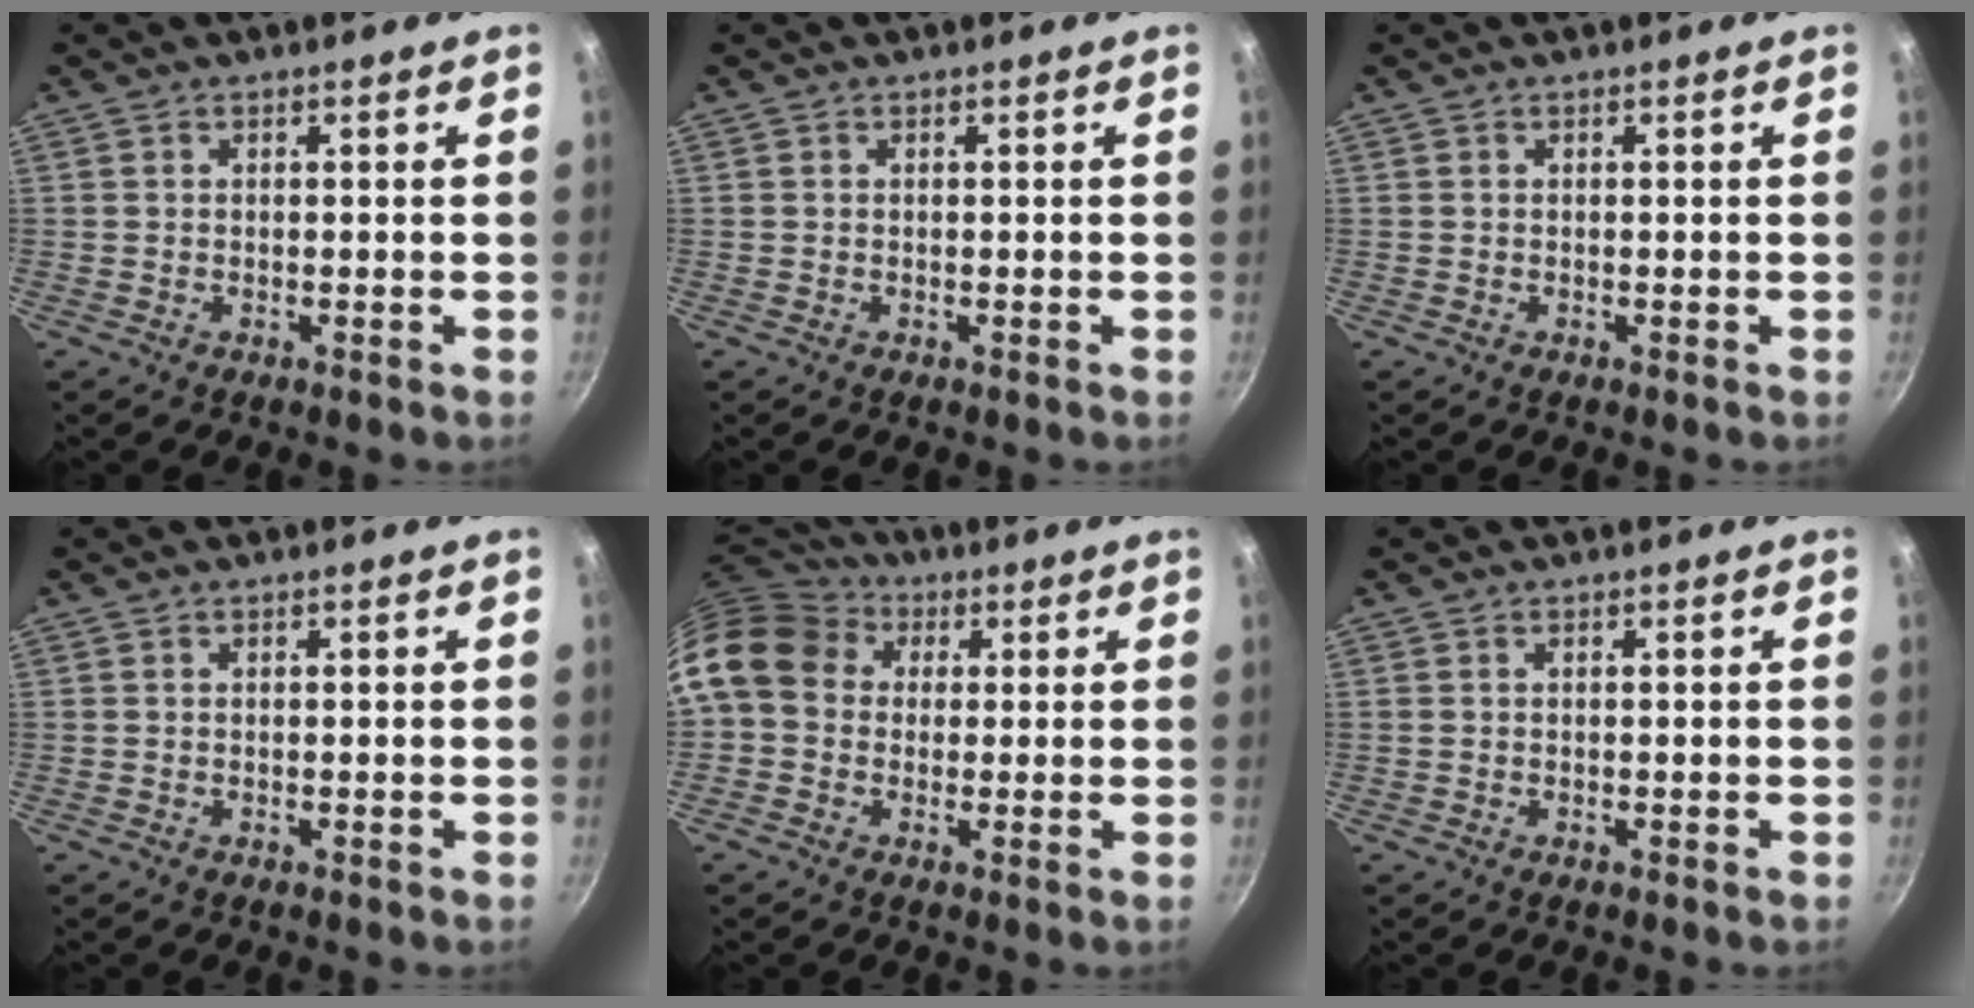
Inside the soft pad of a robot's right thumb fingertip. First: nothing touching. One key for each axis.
{"total": 0.0}
{"total": 0.0}
{"total": 0.0}
{"total": 14.2, "fx": 3.8, "fy": 11.4, "fz": 7.6, "tx": -0.134, "ty": 0.026, "tz": 0.050}
{"total": 0.0}